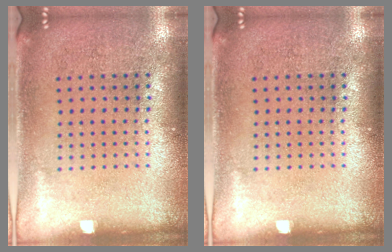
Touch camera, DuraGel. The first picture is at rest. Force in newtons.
{"total": 0.0}